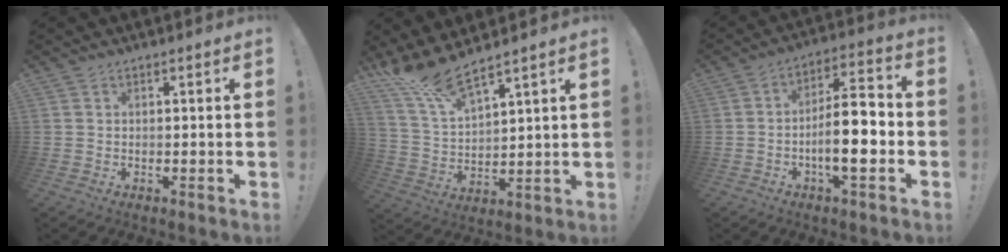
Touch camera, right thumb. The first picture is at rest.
{"total": 11.2, "force": [10.0, 1.6, 4.9], "torque": [-0.110, -0.059, 0.180]}
{"total": 14.1, "force": [-4.0, 4.2, 12.9], "torque": [-0.217, 0.014, -0.071]}